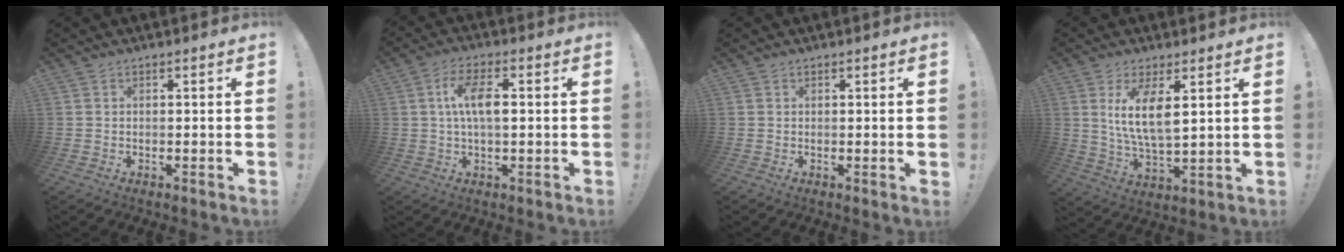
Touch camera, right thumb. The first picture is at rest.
{"total": 8.5, "force": [0.8, 3.3, 7.8], "torque": [-0.138, 0.010, 0.011]}
{"total": 0.7, "force": [0.2, -0.4, 0.5], "torque": [-0.007, -0.002, 0.002]}
{"total": 10.3, "force": [3.9, 3.3, 8.9], "torque": [-0.162, -0.023, 0.064]}